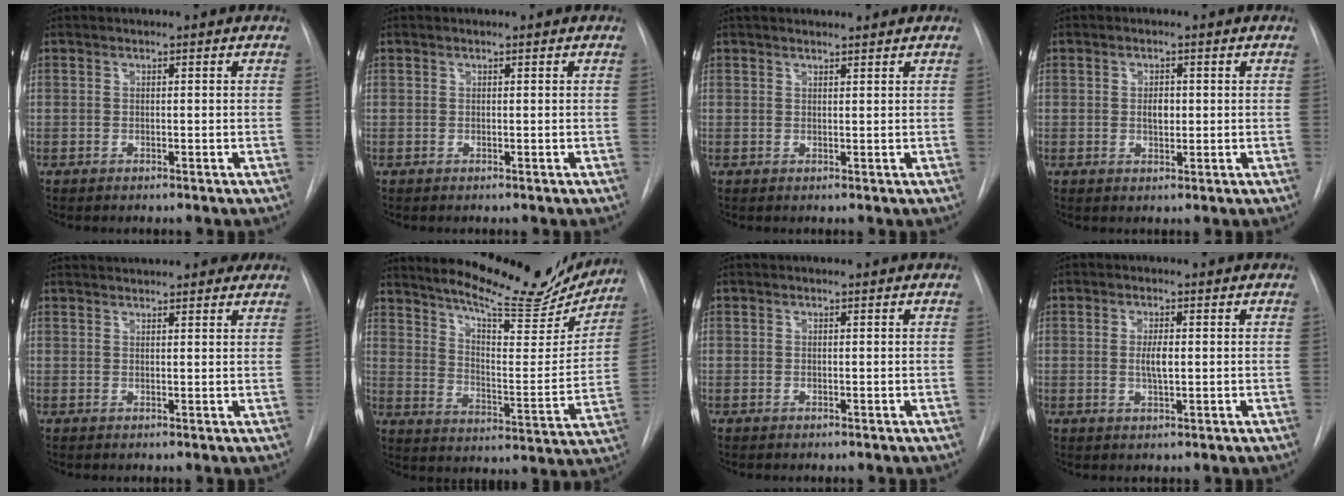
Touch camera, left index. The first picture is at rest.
{"total": 0.0}
{"total": 4.6, "force": [4.3, 0.5, 1.5], "torque": [-0.018, 0.025, 0.059]}
{"total": 2.2, "force": [0.2, 1.2, 1.8], "torque": [-0.031, 0.000, 0.005]}
{"total": 11.1, "force": [10.1, 1.8, 4.1], "torque": [-0.054, 0.027, 0.127]}
{"total": 20.9, "force": [18.8, 3.6, 8.4], "torque": [-0.126, -0.038, 0.257]}
{"total": 0.0}
{"total": 2.6, "force": [0.2, 0.5, 2.5], "torque": [-0.050, -0.002, 0.005]}